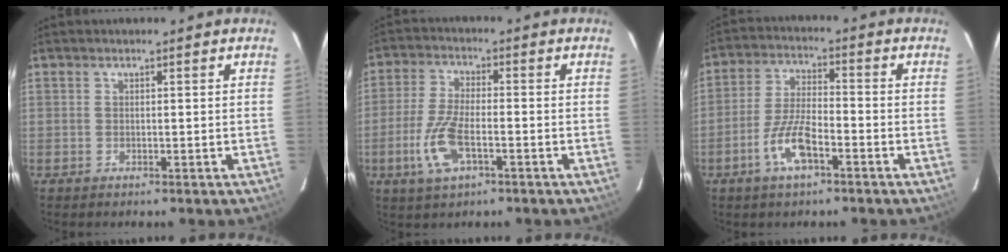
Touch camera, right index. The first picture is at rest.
{"total": 9.2, "force": [-3.5, 3.5, 7.8], "torque": [-0.171, -0.006, -0.067]}
{"total": 8.4, "force": [-4.4, 2.6, 6.8], "torque": [-0.143, 0.002, -0.081]}